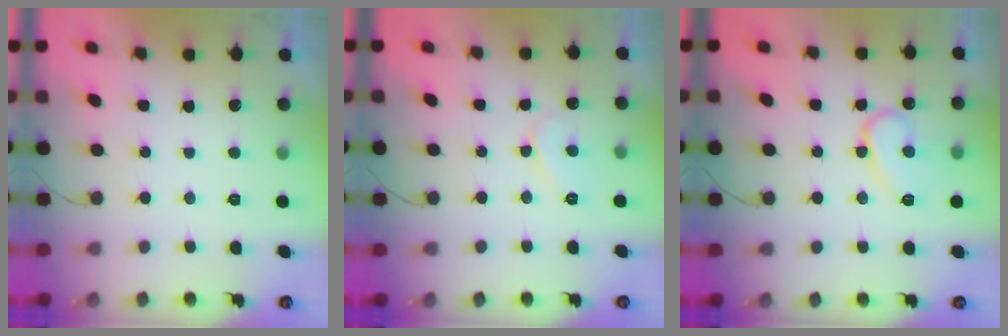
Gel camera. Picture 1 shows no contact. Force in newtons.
{"total": 6.2, "press": 6.2, "slide": 0.5}
{"total": 10.2, "press": 10.2, "slide": 1.1}